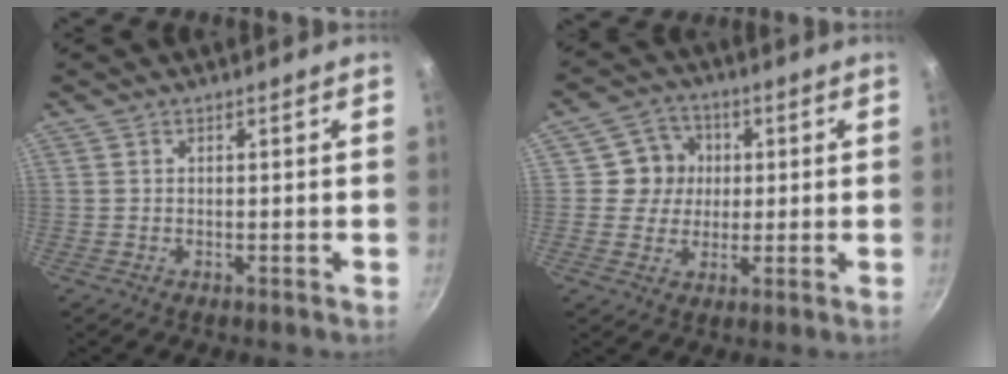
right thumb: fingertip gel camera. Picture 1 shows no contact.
{"total": 7.1, "force": [1.0, 6.8, 1.9], "torque": [0.012, 0.005, 0.005]}